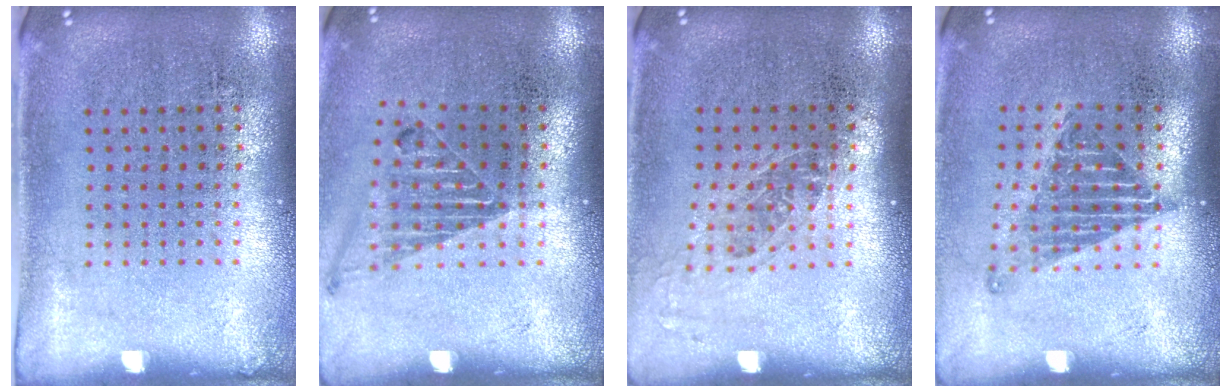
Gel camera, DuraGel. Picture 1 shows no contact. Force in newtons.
{"total": 1.2, "press": 1.1, "slide": 0.3}
{"total": 1.2, "press": 1.0, "slide": 0.7}
{"total": 1.3, "press": 1.0, "slide": 0.8}